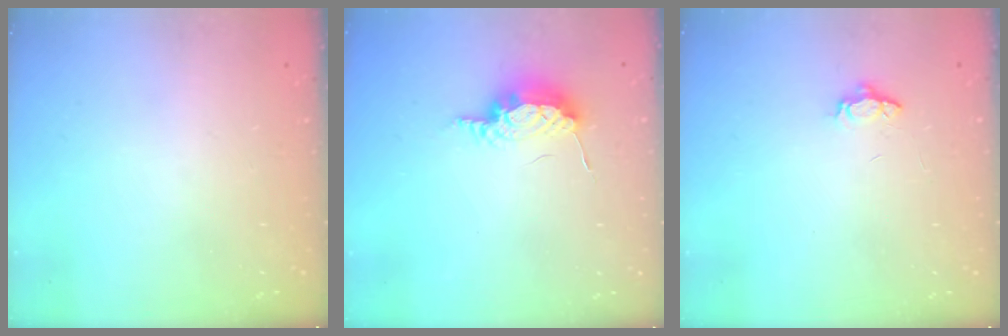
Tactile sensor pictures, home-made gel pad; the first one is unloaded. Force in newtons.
{"total": 7.8, "press": 7.6, "slide": 1.6}
{"total": 3.5, "press": 3.5, "slide": 0.4}